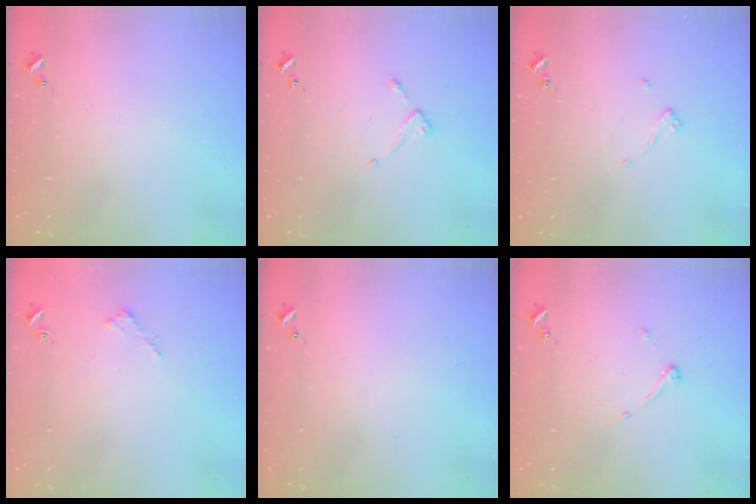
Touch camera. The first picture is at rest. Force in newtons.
{"total": 3.2, "press": 3.2, "slide": 0.4}
{"total": 4.7, "press": 4.7, "slide": 0.2}
{"total": 1.9, "press": 1.9, "slide": 0.2}
{"total": 0.0}
{"total": 3.8, "press": 3.8, "slide": 0.6}